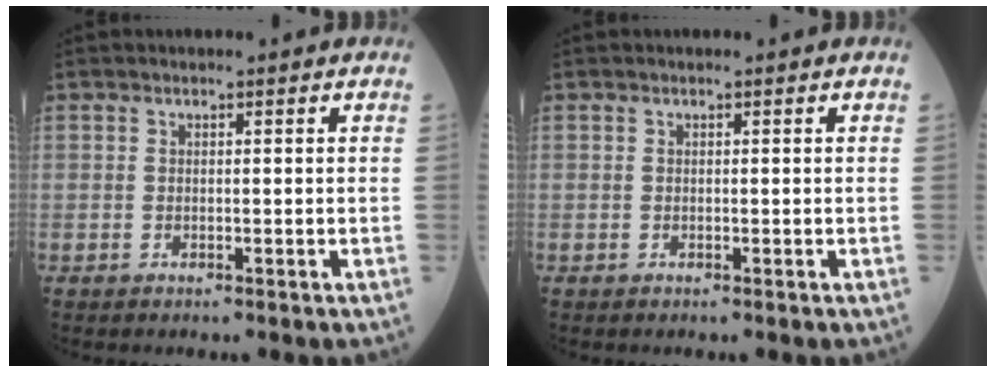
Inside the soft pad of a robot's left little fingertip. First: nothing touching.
{"total": 0.0}